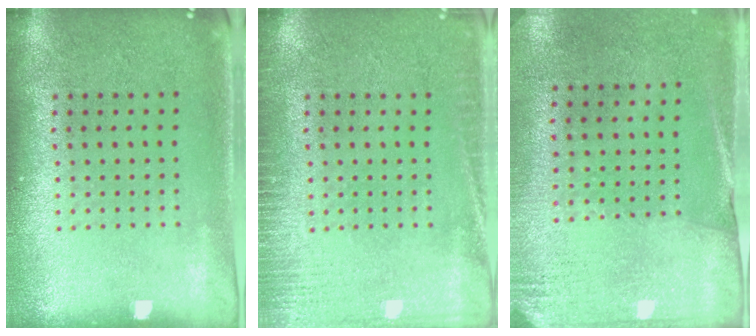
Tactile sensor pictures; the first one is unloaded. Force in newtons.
{"total": 2.7, "press": 2.7, "slide": 0.5}
{"total": 2.7, "press": 2.4, "slide": 1.3}